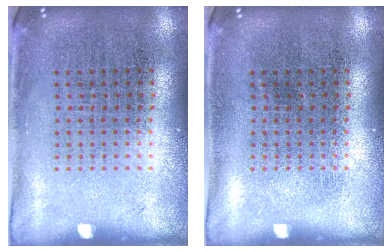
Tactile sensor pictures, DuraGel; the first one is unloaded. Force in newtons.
{"total": 0.0}